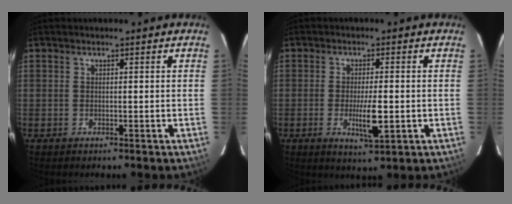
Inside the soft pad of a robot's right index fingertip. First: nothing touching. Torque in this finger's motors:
{"motor_torque": [0.98, -0.18, 0.51, 0.12]}